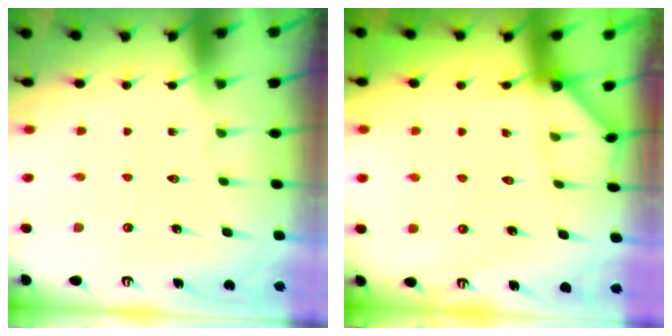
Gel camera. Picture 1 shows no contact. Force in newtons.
{"total": 2.8, "press": 2.8, "slide": 0.2}